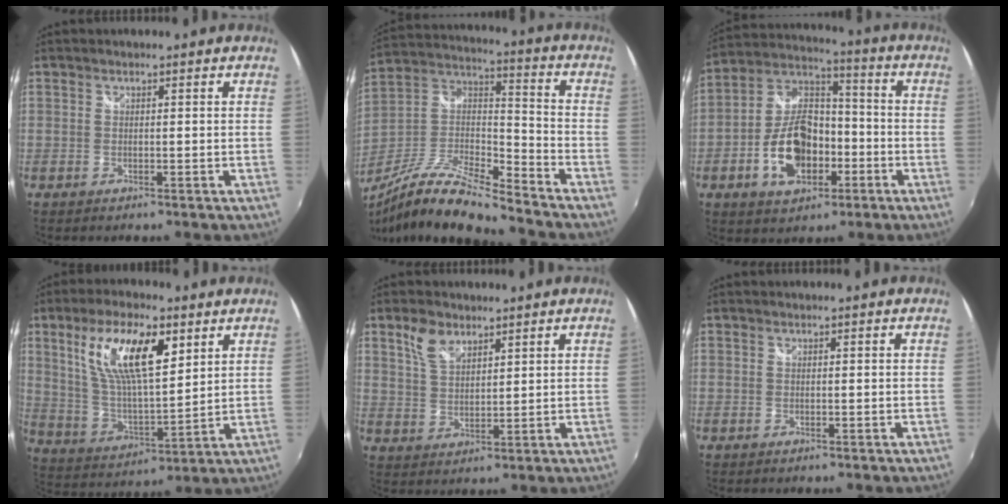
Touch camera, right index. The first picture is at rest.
{"total": 17.5, "force": [-14.0, 2.5, 10.2], "torque": [-0.202, -0.012, -0.270]}
{"total": 14.8, "force": [-5.1, 8.9, 10.7], "torque": [-0.217, 0.022, -0.082]}
{"total": 16.1, "force": [7.4, 5.7, 13.1], "torque": [-0.245, 0.010, 0.145]}
{"total": 6.0, "force": [3.9, 3.2, 3.3], "torque": [-0.062, 0.009, 0.077]}
{"total": 0.0}